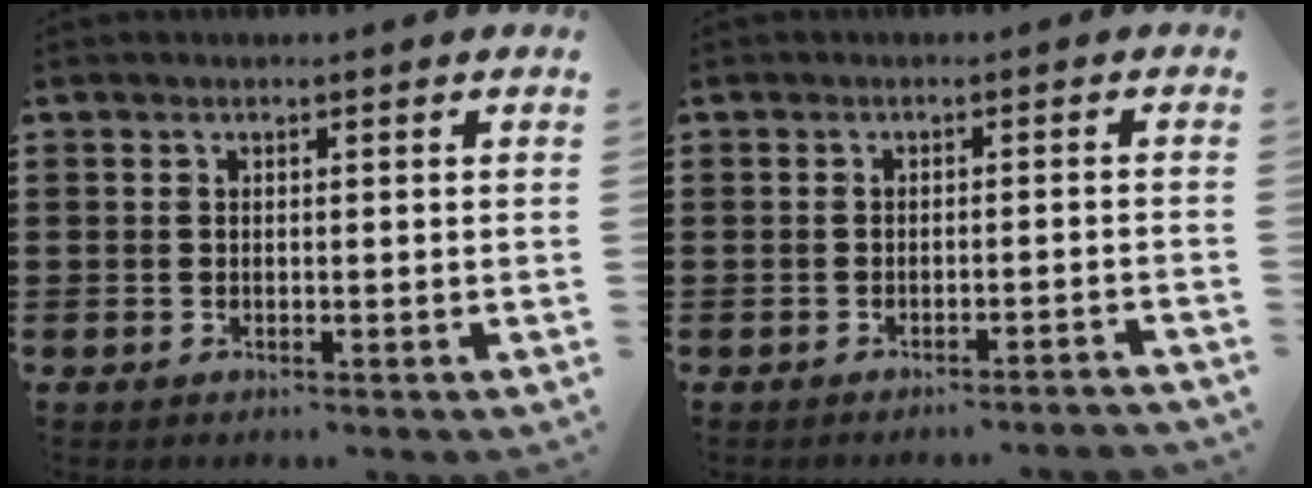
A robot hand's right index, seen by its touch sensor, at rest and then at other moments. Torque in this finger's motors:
{"motor_torque": [-0.25, -0.20, -0.04, -0.09]}